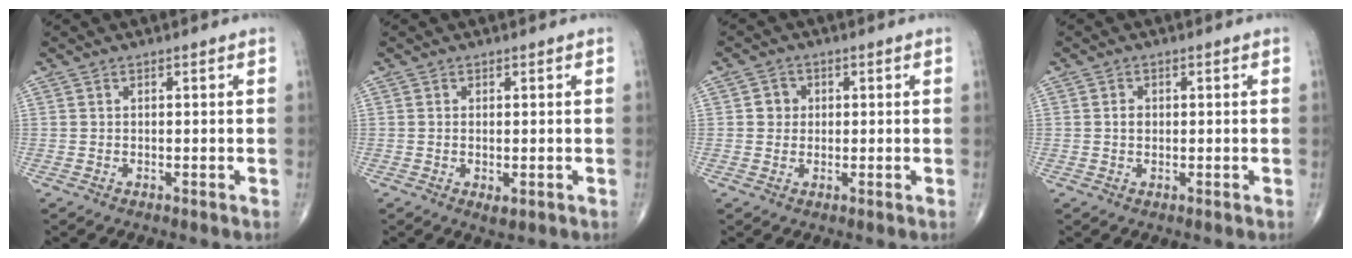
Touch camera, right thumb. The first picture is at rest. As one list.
[{"total": 1.9, "force": [-0.4, 0.8, 1.6], "torque": [-0.030, -0.006, -0.003]}, {"total": 2.8, "force": [0.4, 2.7, 0.9], "torque": [0.004, 0.004, 0.002]}, {"total": 1.4, "force": [0.1, 1.2, 0.8], "torque": [-0.009, 0.003, 0.003]}]